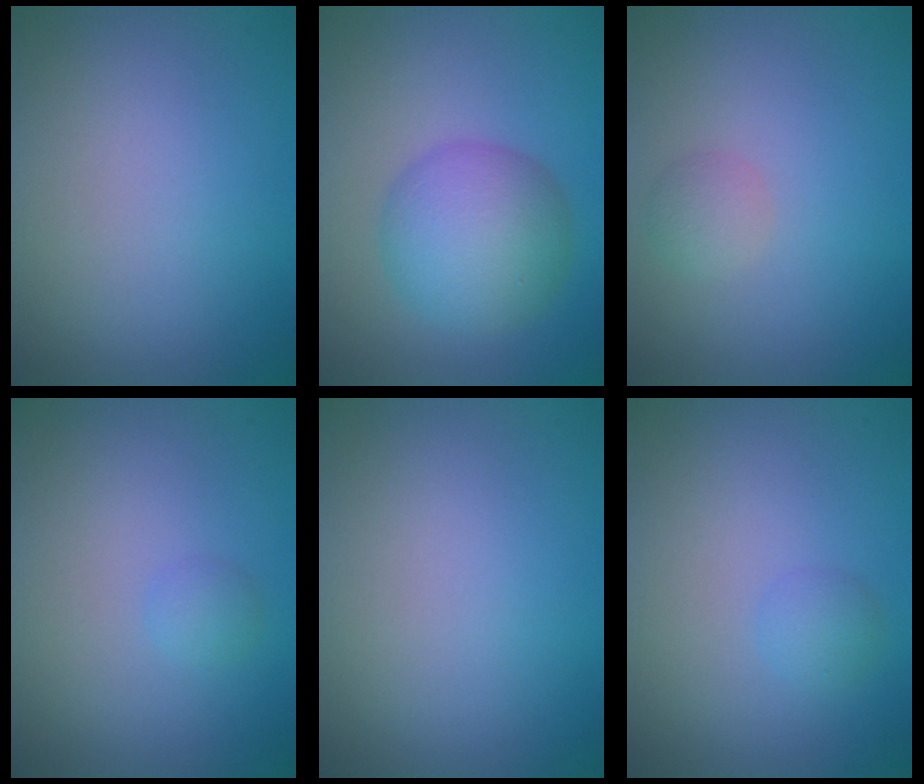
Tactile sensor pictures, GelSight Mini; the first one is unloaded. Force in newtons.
{"total": 6.5, "press": 6.5, "slide": 0.2}
{"total": 1.4, "press": 1.4, "slide": 0.1}
{"total": 0.9, "press": 0.9, "slide": 0.0}
{"total": 0.0}
{"total": 1.2, "press": 1.2, "slide": 0.1}